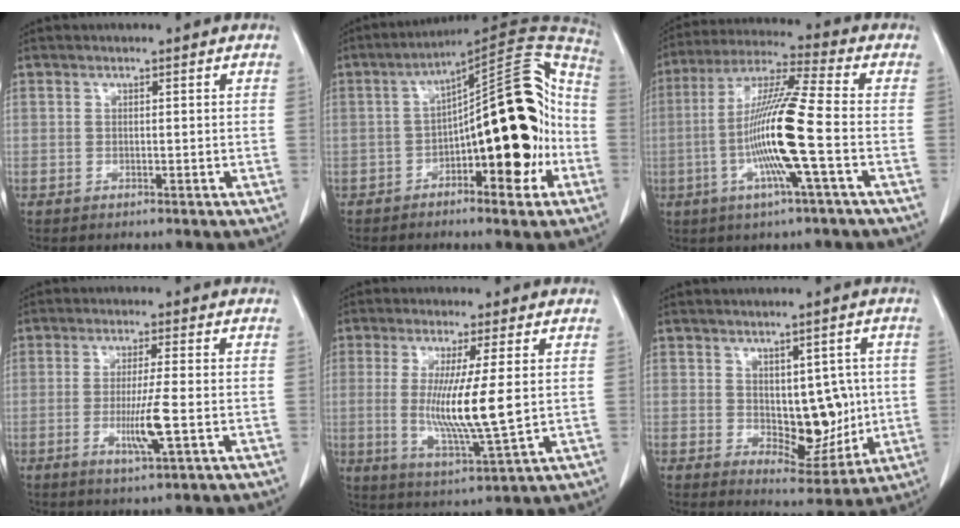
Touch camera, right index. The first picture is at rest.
{"total": 20.2, "force": [-3.3, 5.8, 19.1], "torque": [-0.277, 0.036, -0.041]}
{"total": 14.1, "force": [-3.0, -0.6, 13.8], "torque": [-0.269, -0.003, -0.067]}
{"total": 6.0, "force": [-1.5, -0.4, 5.8], "torque": [-0.106, -0.014, -0.027]}
{"total": 10.9, "force": [0.4, -0.1, 10.9], "torque": [-0.215, -0.030, 0.006]}
{"total": 8.2, "force": [0.3, 4.7, 6.8], "torque": [-0.077, 0.000, 0.023]}